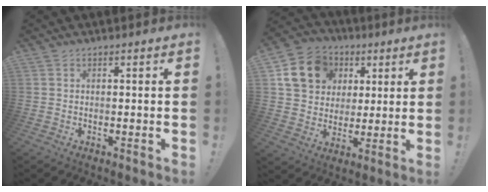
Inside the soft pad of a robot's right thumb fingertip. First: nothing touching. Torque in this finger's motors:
{"motor_torque": [1.49, 2.25, 0.16, -0.01, 0.06]}